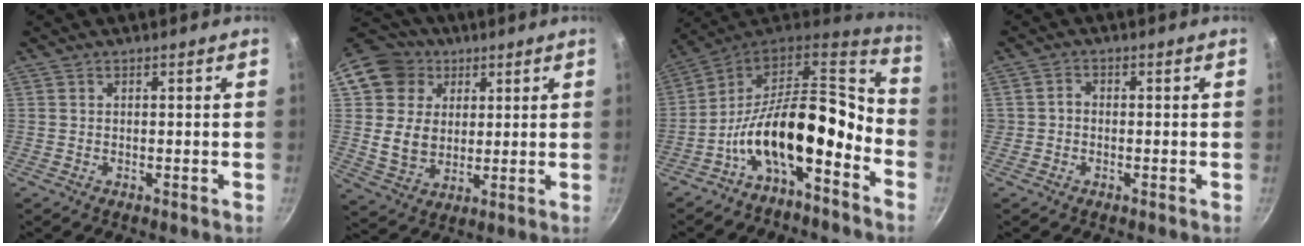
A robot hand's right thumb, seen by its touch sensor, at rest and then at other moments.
{"total": 13.9, "force": [4.8, 11.8, 5.7], "torque": [-0.077, -0.003, 0.085]}
{"total": 16.1, "force": [-7.3, 7.1, 12.5], "torque": [-0.185, 0.080, -0.138]}
{"total": 1.6, "force": [-0.5, 1.4, 0.6], "torque": [-0.004, 0.010, -0.011]}